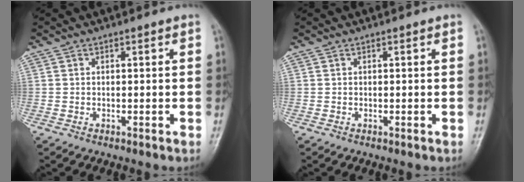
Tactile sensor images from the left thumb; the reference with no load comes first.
{"total": 0.0}